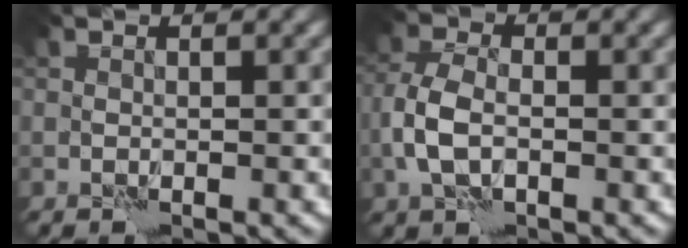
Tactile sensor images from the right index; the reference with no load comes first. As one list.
[{"total": 3.5, "force": [-0.6, 2.0, 2.8], "torque": [-0.067, 0.001, -0.020]}]